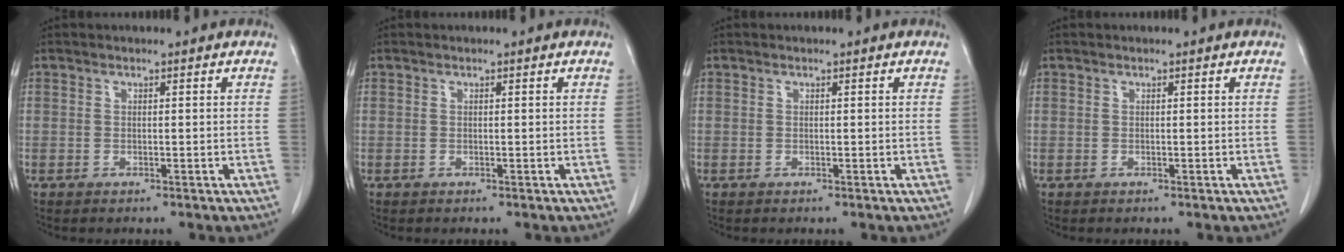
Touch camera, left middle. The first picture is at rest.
{"total": 0.0}
{"total": 0.0}
{"total": 0.0}